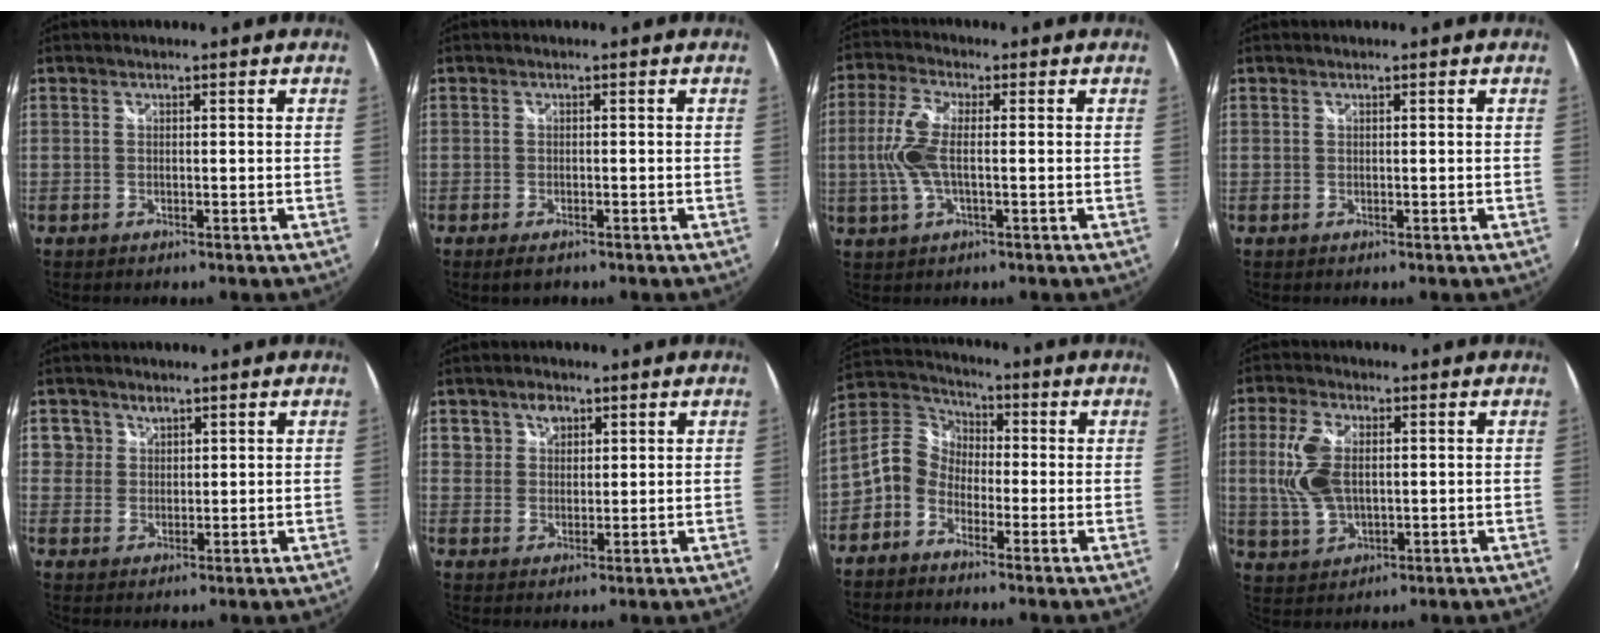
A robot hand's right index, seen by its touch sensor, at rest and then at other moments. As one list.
[{"total": 2.6, "force": [-1.8, 1.1, 1.5], "torque": [-0.032, -0.009, -0.032]}, {"total": 8.2, "force": [-0.5, 2.8, 7.7], "torque": [-0.170, 0.003, -0.009]}, {"total": 0.0}, {"total": 3.6, "force": [1.6, 3.2, 0.2], "torque": [0.013, 0.016, 0.030]}, {"total": 4.4, "force": [2.3, 3.6, 1.1], "torque": [-0.010, 0.011, 0.042]}, {"total": 7.2, "force": [-3.2, 5.7, 3.1], "torque": [-0.075, 0.026, -0.082]}, {"total": 9.9, "force": [1.2, 5.6, 8.1], "torque": [-0.173, 0.003, 0.029]}]